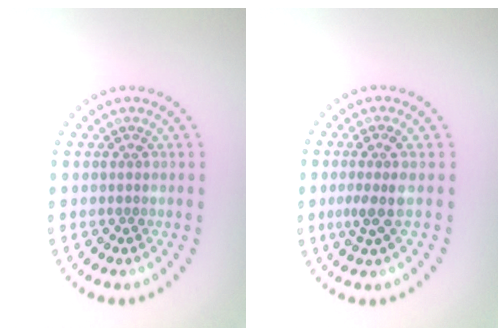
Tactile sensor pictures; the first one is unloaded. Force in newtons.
{"total": 2.2, "press": 1.7, "slide": 1.3}